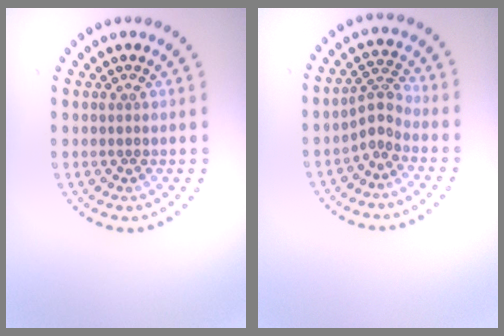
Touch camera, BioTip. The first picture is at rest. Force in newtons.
{"total": 2.2, "press": 1.5, "slide": 1.6}